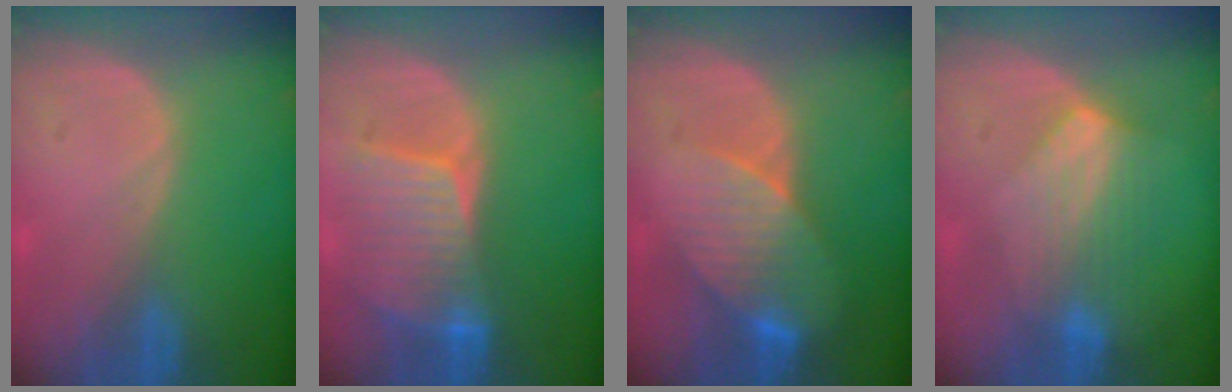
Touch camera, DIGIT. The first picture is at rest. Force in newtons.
{"total": 8.4, "press": 7.6, "slide": 3.5}
{"total": 8.5, "press": 7.5, "slide": 3.8}
{"total": 7.0, "press": 6.5, "slide": 2.7}